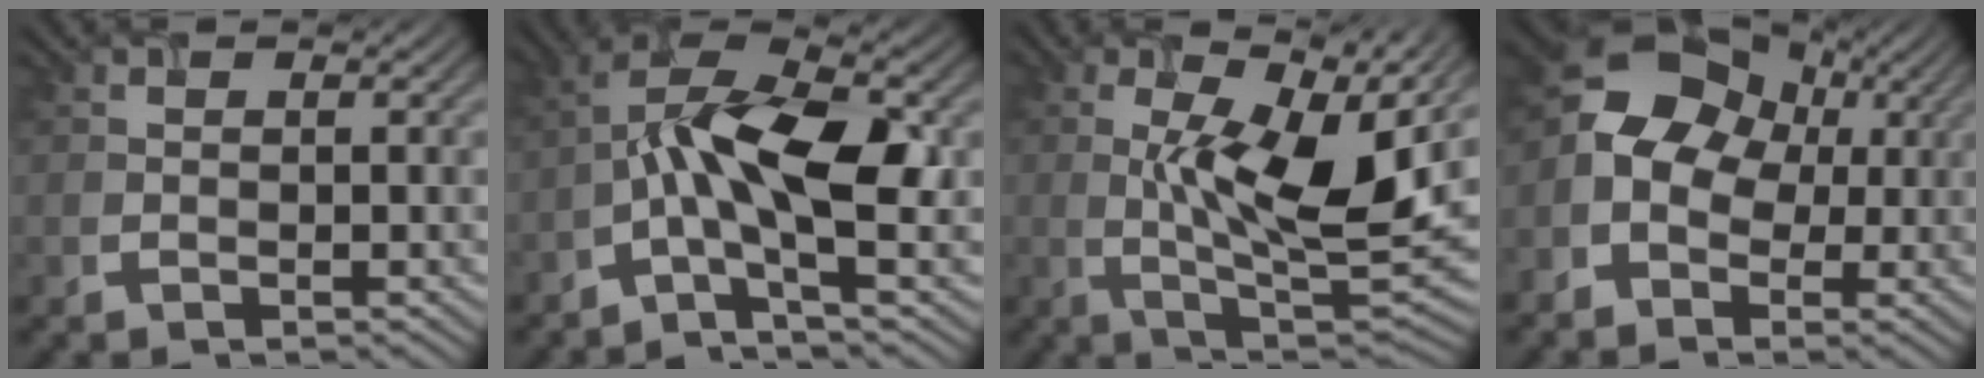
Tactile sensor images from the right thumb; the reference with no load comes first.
{"total": 9.7, "force": [-1.3, 3.1, 9.1], "torque": [-0.171, 0.015, -0.039]}
{"total": 13.1, "force": [2.6, 4.8, 11.9], "torque": [-0.198, -0.016, 0.038]}
{"total": 9.1, "force": [-0.5, 7.3, 5.5], "torque": [-0.108, 0.004, -0.025]}